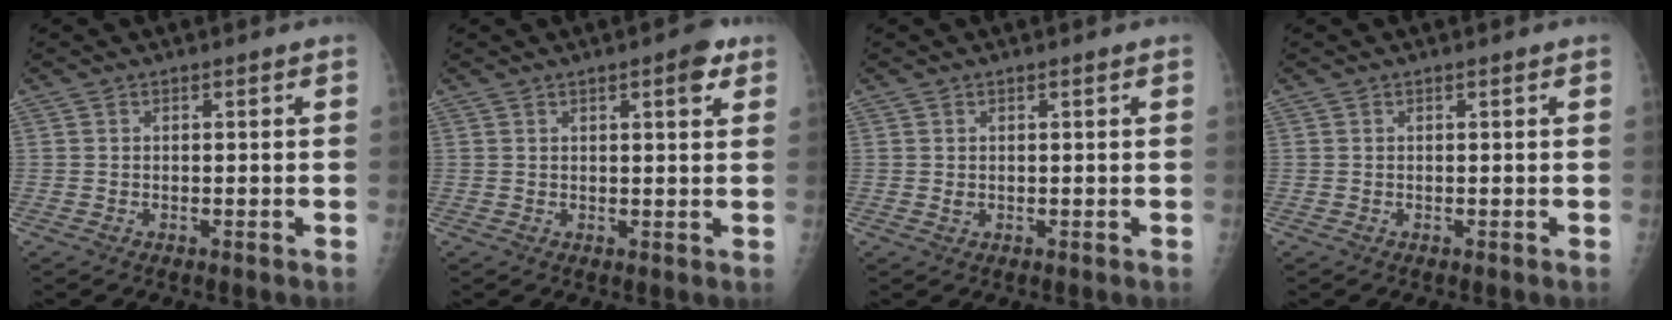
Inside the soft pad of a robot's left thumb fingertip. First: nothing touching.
{"total": 4.1, "force": [2.2, 1.1, 3.3], "torque": [-0.036, -0.007, 0.025]}
{"total": 1.0, "force": [0.4, 0.5, 0.7], "torque": [-0.010, -0.003, 0.011]}
{"total": 0.0}